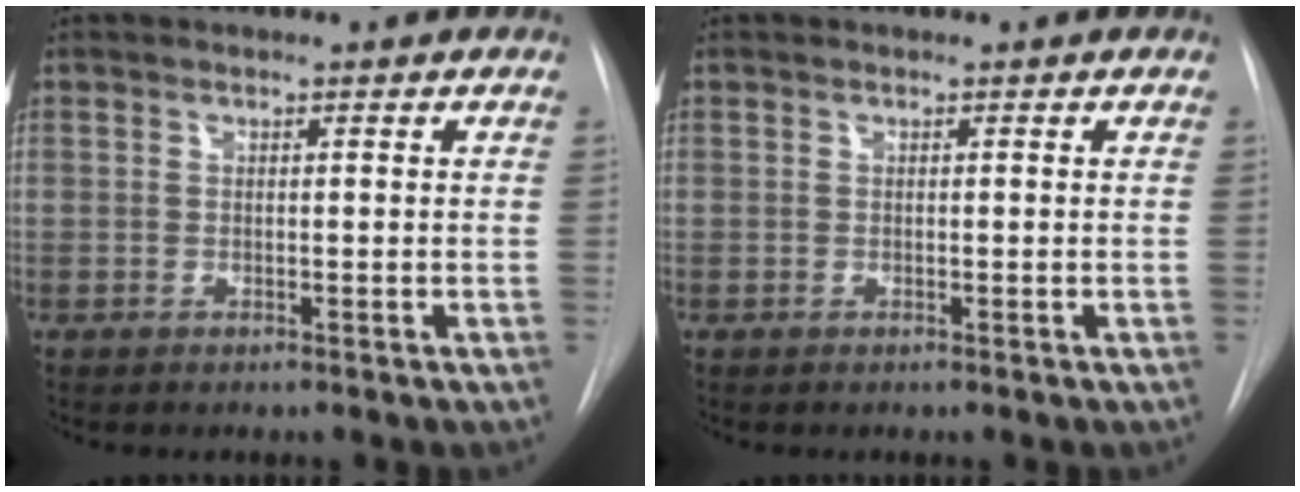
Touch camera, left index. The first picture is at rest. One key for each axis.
{"total": 0.0}